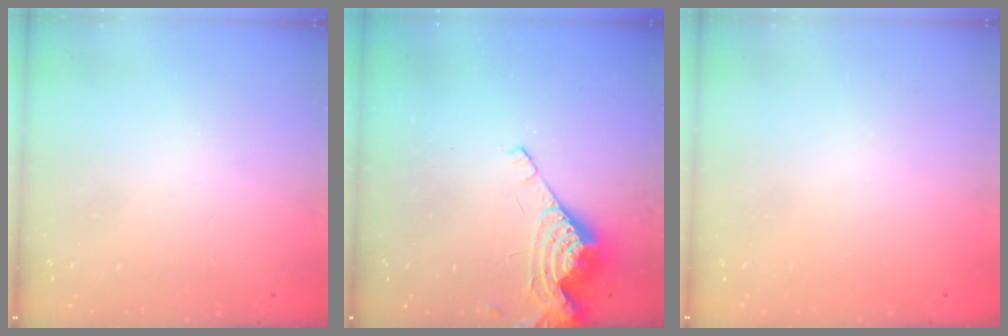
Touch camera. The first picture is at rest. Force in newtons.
{"total": 9.0, "press": 9.0, "slide": 0.2}
{"total": 1.1, "press": 1.0, "slide": 0.1}